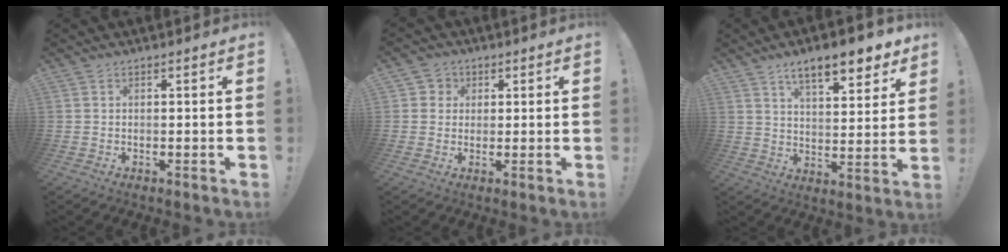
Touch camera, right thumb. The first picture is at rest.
{"total": 3.9, "force": [0.8, 3.7, 0.7], "torque": [-0.013, 0.002, 0.014]}
{"total": 11.7, "force": [8.0, 3.4, 7.8], "torque": [-0.120, -0.046, 0.134]}